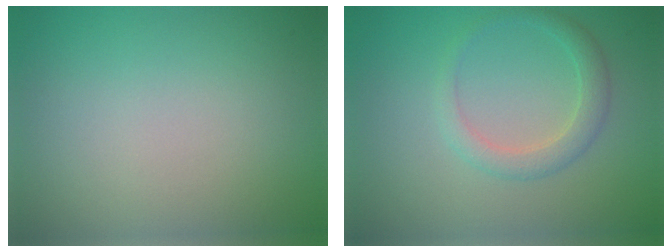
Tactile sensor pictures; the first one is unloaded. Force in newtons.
{"total": 2.2, "press": 2.2, "slide": 0.2}